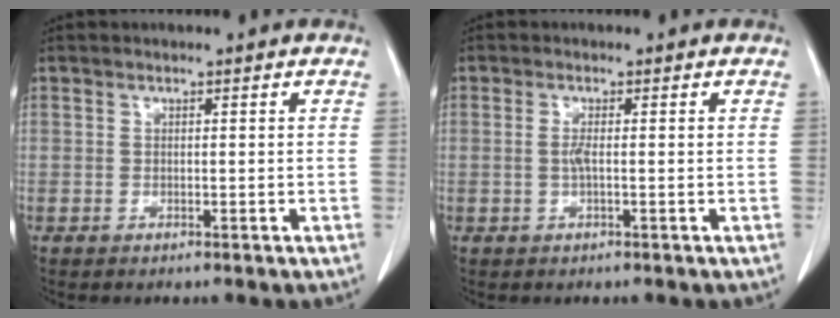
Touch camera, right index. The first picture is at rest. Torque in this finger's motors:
{"motor_torque": [0.21, 0.00, 0.00, 0.03]}